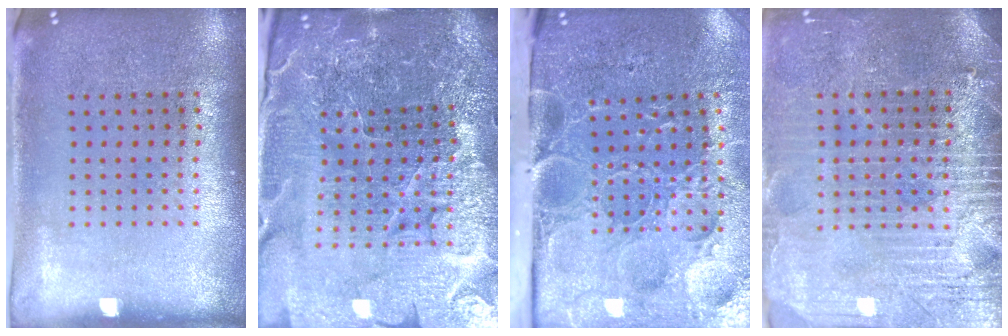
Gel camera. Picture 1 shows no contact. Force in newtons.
{"total": 5.7, "press": 5.3, "slide": 2.1}
{"total": 5.1, "press": 4.1, "slide": 3.0}
{"total": 3.7, "press": 3.5, "slide": 1.2}